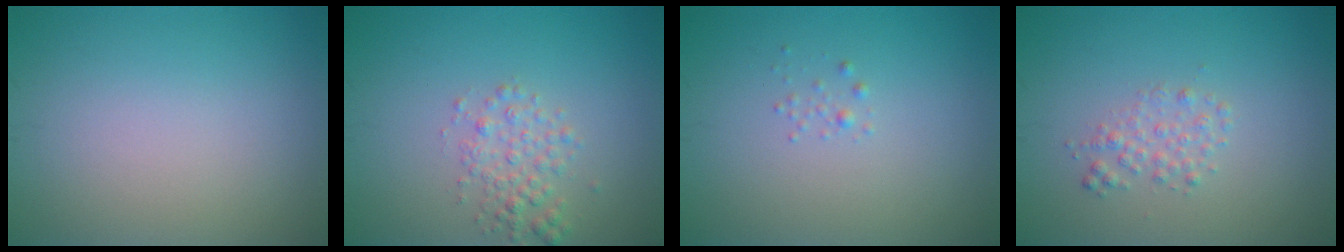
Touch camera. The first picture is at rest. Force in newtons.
{"total": 2.2, "press": 2.2, "slide": 0.1}
{"total": 0.6, "press": 0.6, "slide": 0.0}
{"total": 1.5, "press": 1.5, "slide": 0.0}